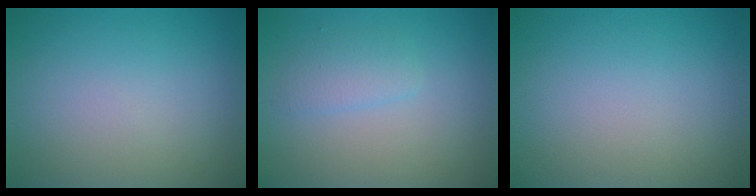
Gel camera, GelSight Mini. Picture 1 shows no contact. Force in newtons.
{"total": 1.5, "press": 1.5, "slide": 0.0}
{"total": 0.0}